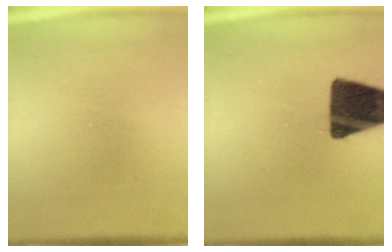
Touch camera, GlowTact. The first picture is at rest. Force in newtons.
{"total": 16.1}